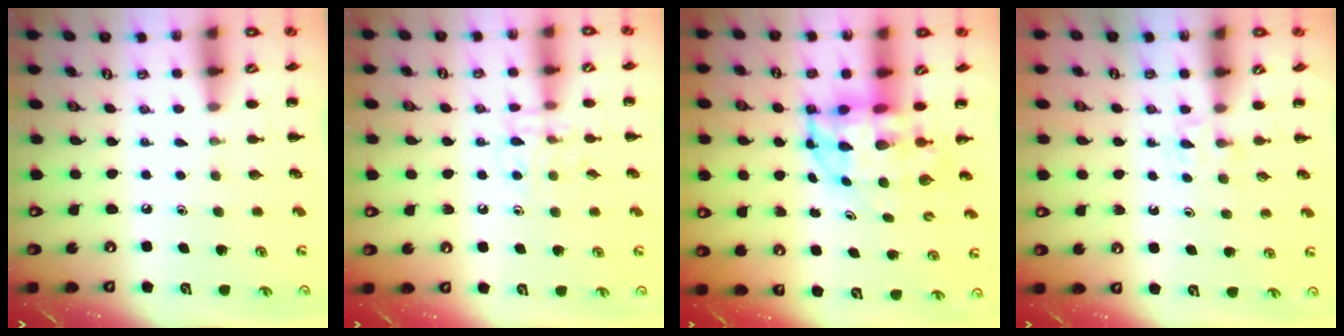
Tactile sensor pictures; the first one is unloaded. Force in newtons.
{"total": 7.6, "press": 7.6, "slide": 0.4}
{"total": 4.9, "press": 4.7, "slide": 1.4}
{"total": 2.9, "press": 2.7, "slide": 1.1}